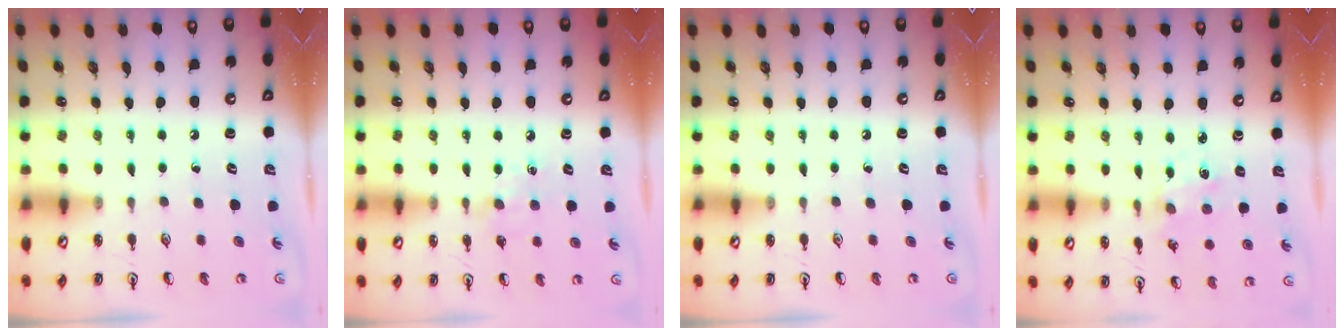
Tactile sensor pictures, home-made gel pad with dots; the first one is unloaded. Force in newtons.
{"total": 4.7, "press": 4.6, "slide": 0.8}
{"total": 0.0}
{"total": 1.1, "press": 1.0, "slide": 0.2}